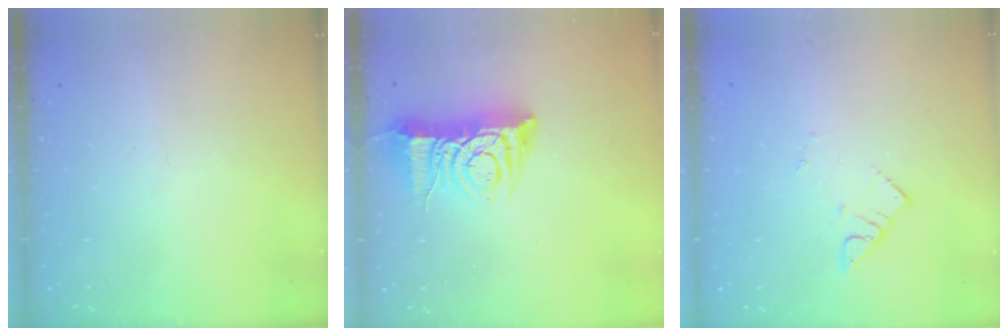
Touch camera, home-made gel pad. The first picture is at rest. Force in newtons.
{"total": 10.2, "press": 10.1, "slide": 1.3}
{"total": 2.6, "press": 2.6, "slide": 0.1}